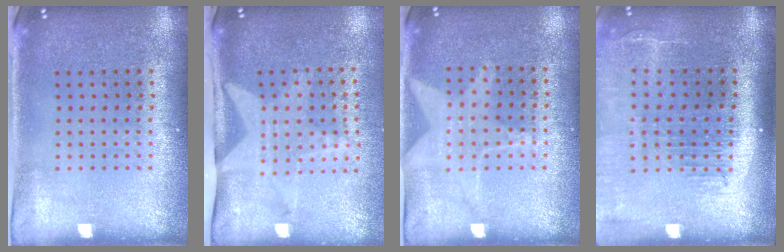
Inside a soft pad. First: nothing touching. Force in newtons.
{"total": 2.1, "press": 1.5, "slide": 1.4}
{"total": 1.1, "press": 0.9, "slide": 0.6}
{"total": 2.2, "press": 1.8, "slide": 1.3}